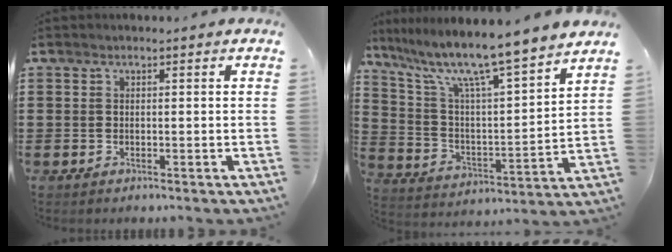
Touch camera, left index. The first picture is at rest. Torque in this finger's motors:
{"motor_torque": [2.14, 0.00, 0.88, 0.21]}